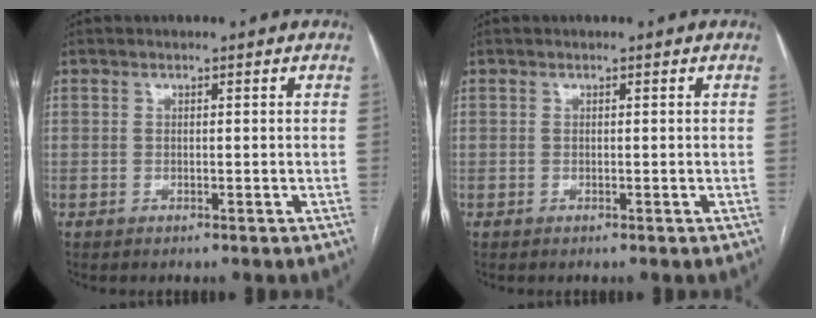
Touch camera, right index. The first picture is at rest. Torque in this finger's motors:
{"motor_torque": [0.00, 0.00, 0.00, 0.00]}